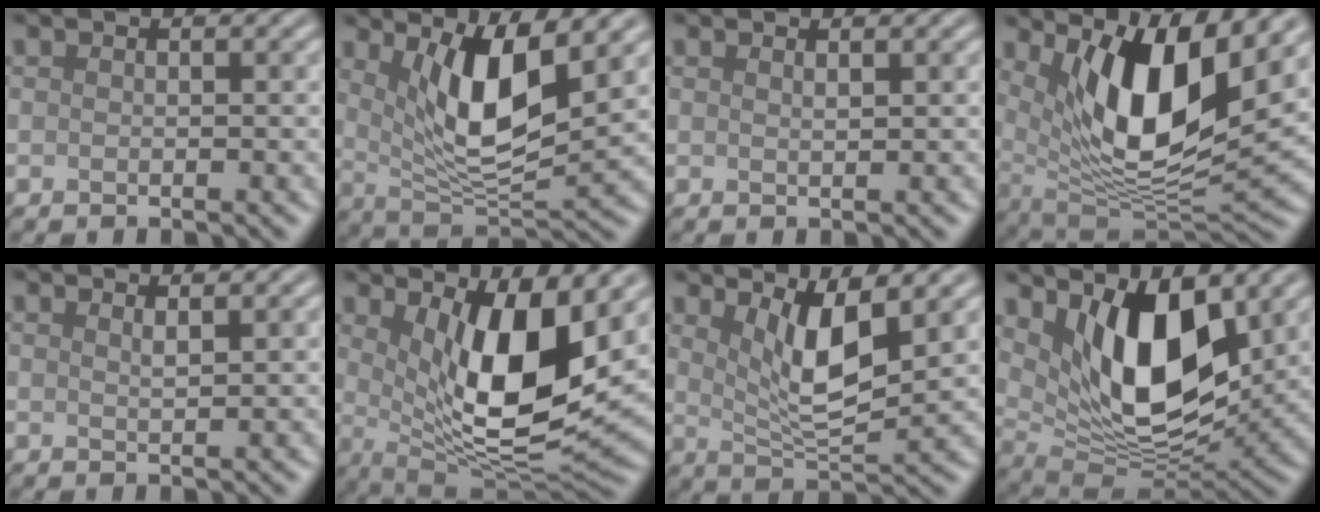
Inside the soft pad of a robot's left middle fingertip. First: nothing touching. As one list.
[{"total": 7.4, "force": [2.9, 2.3, 6.4], "torque": [-0.113, -0.018, 0.054]}, {"total": 0.7, "force": [0.6, 0.2, 0.4], "torque": [0.000, 0.001, 0.009]}, {"total": 10.3, "force": [4.0, 3.5, 8.8], "torque": [-0.145, -0.024, 0.080]}, {"total": 1.0, "force": [0.7, 0.2, 0.6], "torque": [-0.004, 0.000, 0.011]}, {"total": 10.5, "force": [2.8, 3.6, 9.5], "torque": [-0.151, -0.022, 0.052]}, {"total": 5.4, "force": [2.4, 1.5, 4.6], "torque": [-0.083, -0.013, 0.048]}, {"total": 9.7, "force": [3.3, 4.7, 7.8], "torque": [-0.133, -0.026, 0.059]}]